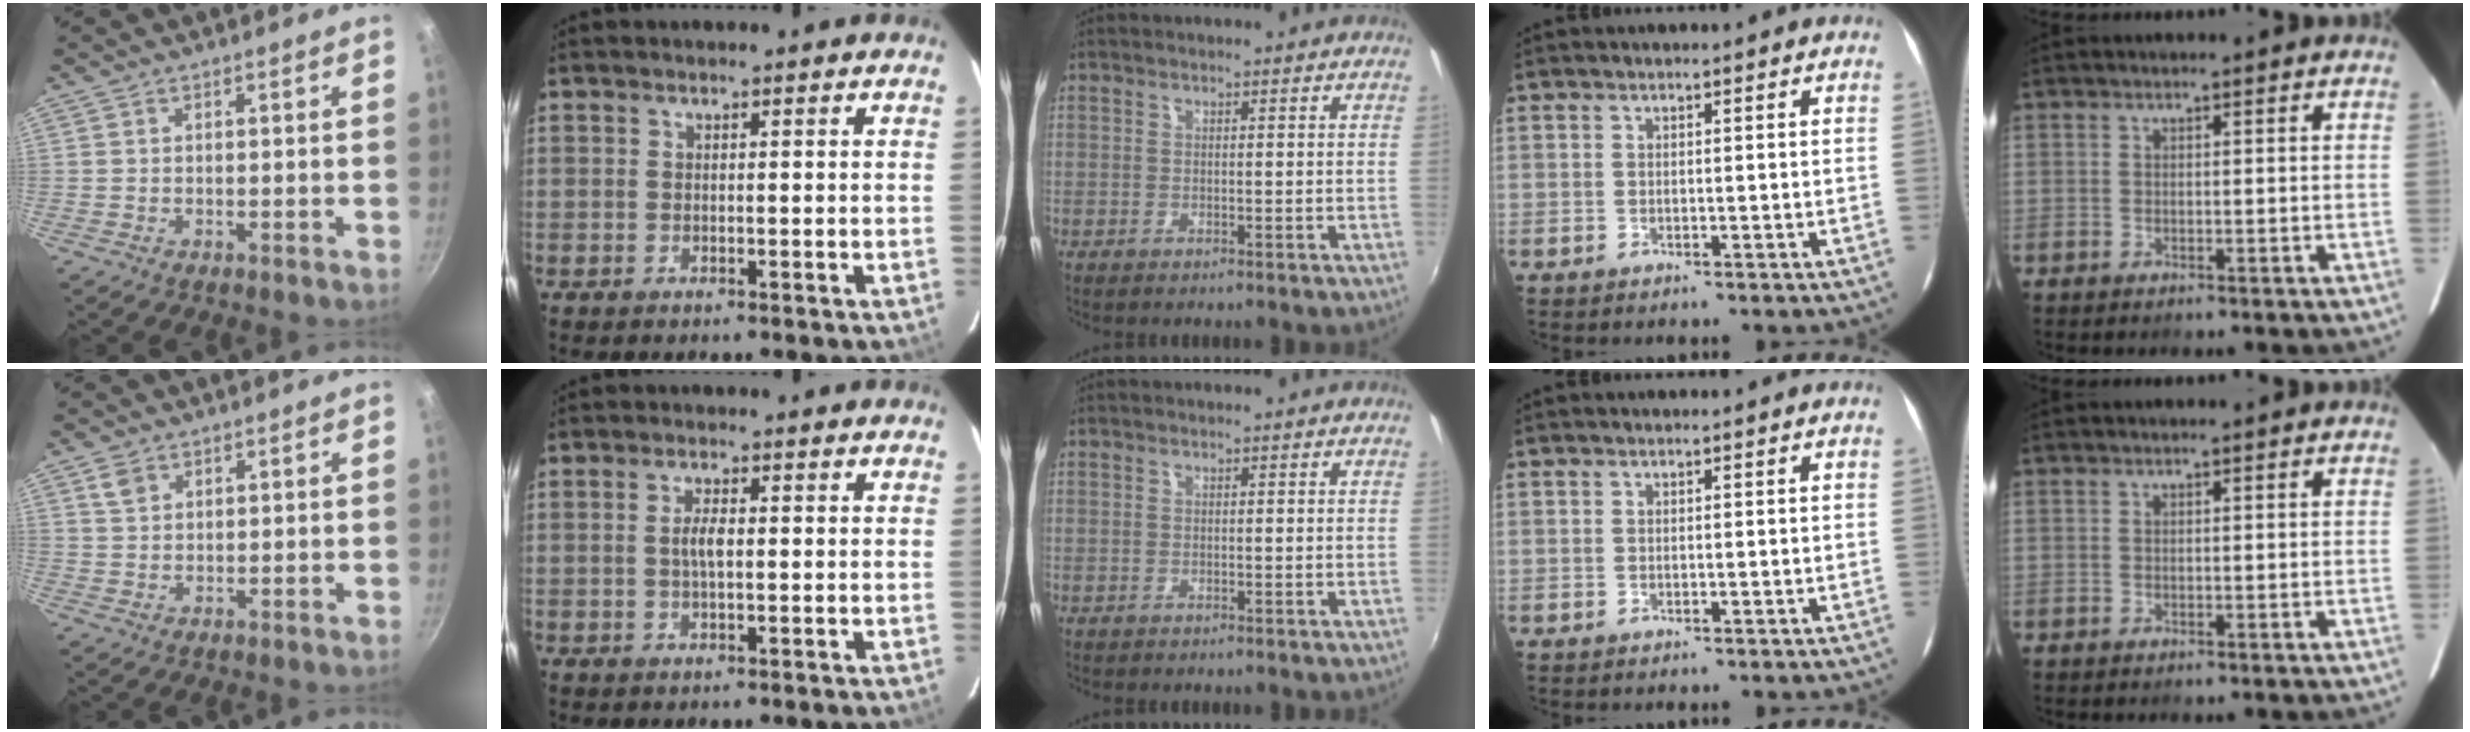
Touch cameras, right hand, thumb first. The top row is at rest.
{"thumb": {"total": 2.9, "force": [1.5, 2.0, 1.4], "torque": [-0.017, -0.001, 0.030]}, "index": {"total": 2.8, "force": [0.0, 0.9, 2.7], "torque": [-0.052, 0.003, 0.000]}}